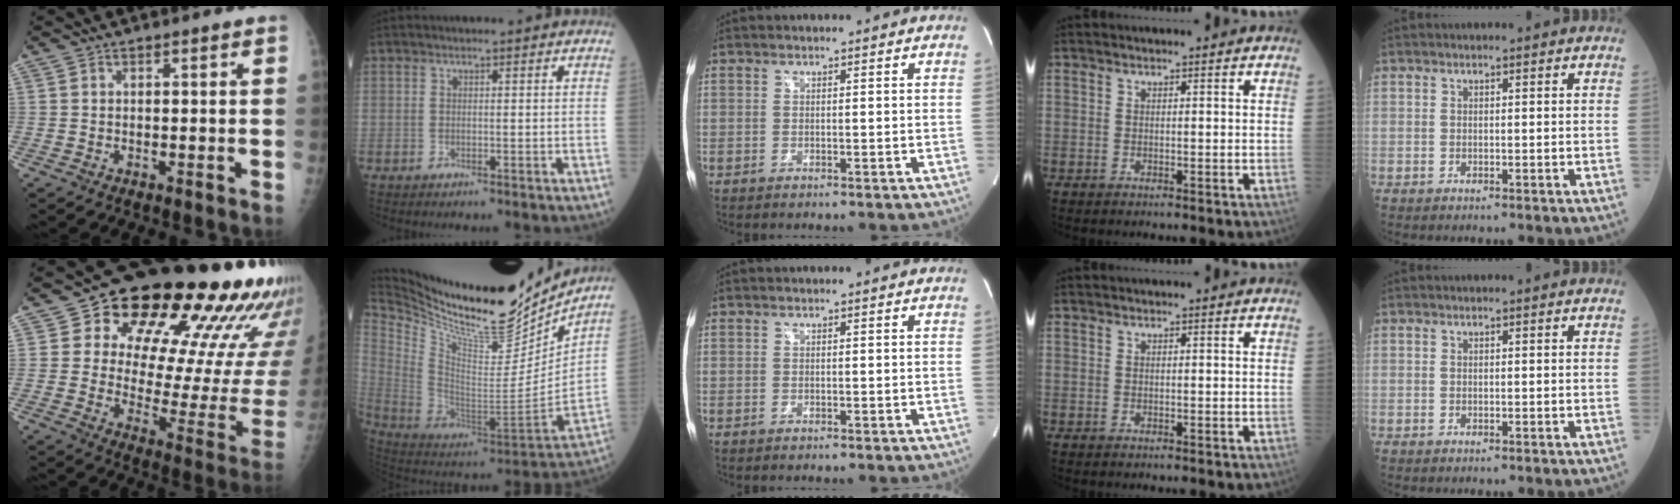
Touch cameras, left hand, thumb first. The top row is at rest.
{"thumb": {"total": 27.6, "force": [15.8, 11.9, 19.2], "torque": [-0.232, -0.050, 0.215]}, "index": {"total": 27.2, "force": [23.3, 5.3, 12.9], "torque": [-0.238, -0.052, 0.374]}}